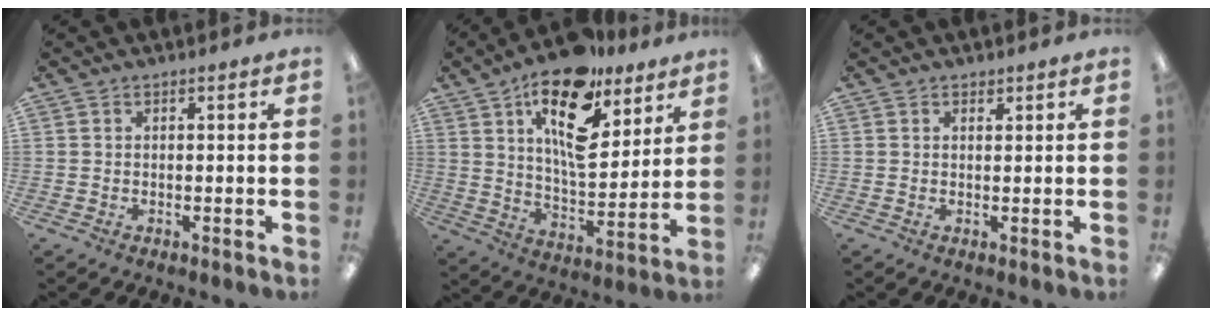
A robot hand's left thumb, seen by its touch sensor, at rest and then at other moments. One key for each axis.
{"total": 19.2, "fx": 11.7, "fy": 8.8, "fz": 12.4, "tx": -0.192, "ty": -0.065, "tz": 0.198}
{"total": 0.9, "fx": 0.8, "fy": 0.5, "fz": 0.1, "tx": 0.005, "ty": -0.002, "tz": 0.013}